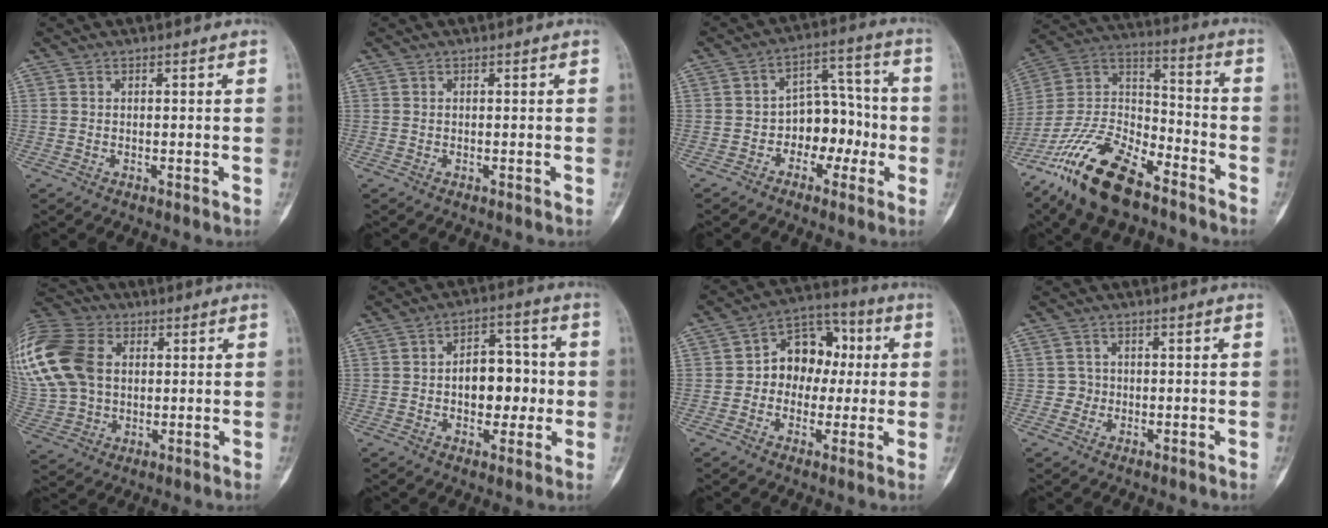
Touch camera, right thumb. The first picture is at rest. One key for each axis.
{"total": 0.0}
{"total": 9.5, "fx": -2.6, "fy": 6.7, "fz": 6.1, "tx": -0.048, "ty": 0.048, "tz": -0.049}
{"total": 21.1, "fx": -14.3, "fy": 8.7, "fz": 12.8, "tx": -0.259, "ty": 0.067, "tz": -0.269}
{"total": 24.5, "fx": 5.7, "fy": 18.0, "fz": 15.6, "tx": -0.377, "ty": 0.040, "tz": 0.116}
{"total": 10.3, "fx": -0.6, "fy": 6.6, "fz": 7.9, "tx": -0.072, "ty": 0.025, "tz": -0.012}
{"total": 11.7, "fx": 0.7, "fy": 9.1, "fz": 7.4, "tx": -0.064, "ty": 0.034, "tz": -0.001}
{"total": 2.5, "fx": -0.6, "fy": 2.4, "fz": 0.0, "tx": 0.019, "ty": 0.011, "tz": -0.018}